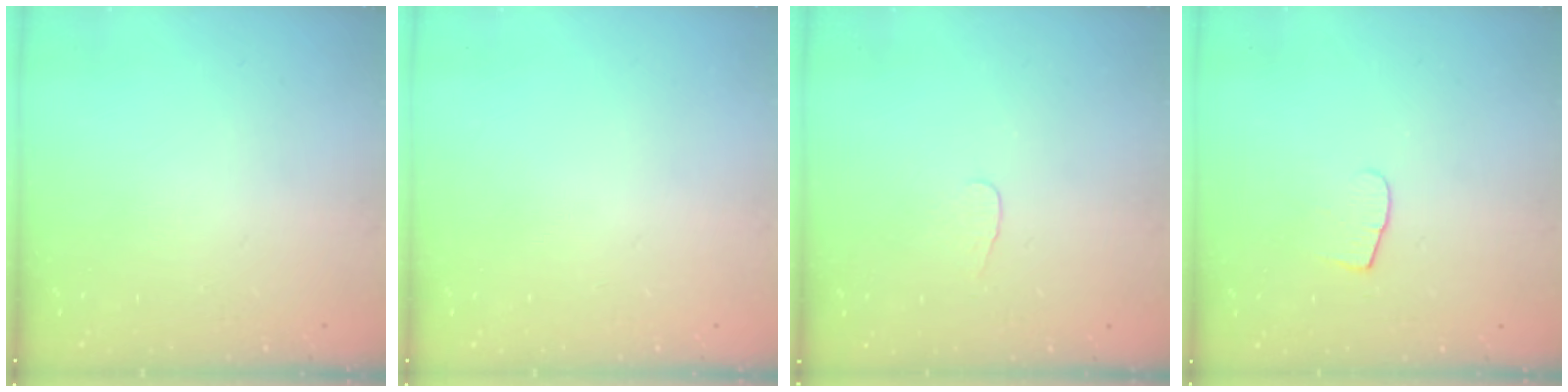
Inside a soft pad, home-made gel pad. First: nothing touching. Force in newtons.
{"total": 0.0}
{"total": 2.8, "press": 2.7, "slide": 0.3}
{"total": 5.2, "press": 5.2, "slide": 0.6}